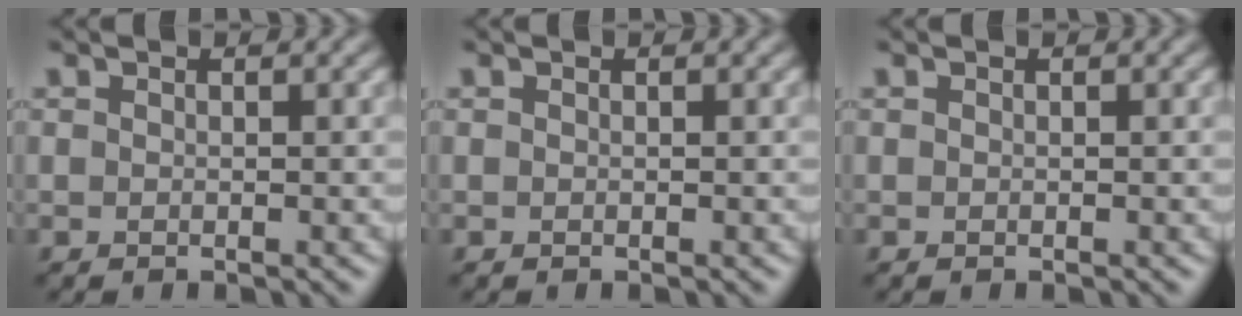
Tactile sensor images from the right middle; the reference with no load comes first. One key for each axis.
{"total": 0.0}
{"total": 0.0}